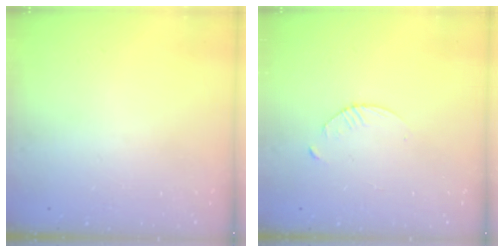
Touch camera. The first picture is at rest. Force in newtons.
{"total": 3.8, "press": 3.7, "slide": 0.5}